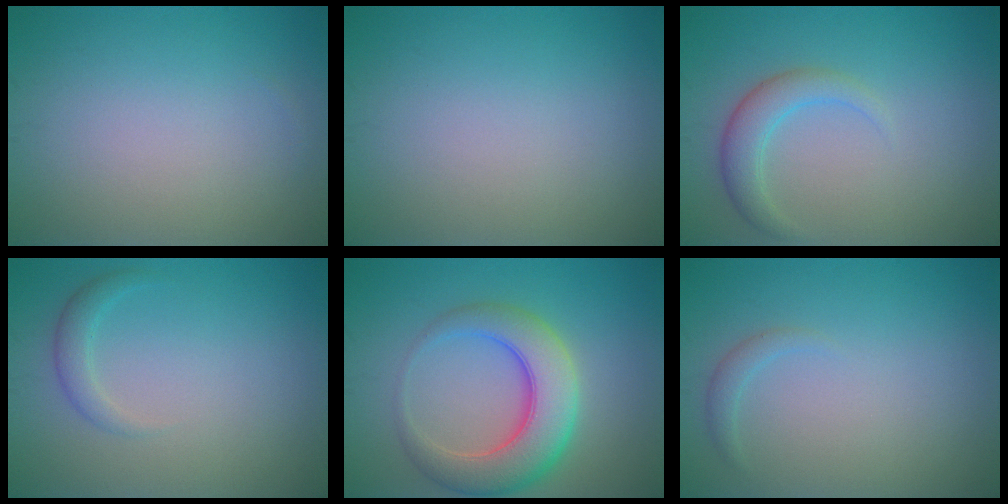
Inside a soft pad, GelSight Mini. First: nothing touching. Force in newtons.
{"total": 0.0}
{"total": 2.8, "press": 2.8, "slide": 0.2}
{"total": 1.6, "press": 1.6, "slide": 0.1}
{"total": 7.1, "press": 7.1, "slide": 0.3}
{"total": 1.0, "press": 1.0, "slide": 0.1}